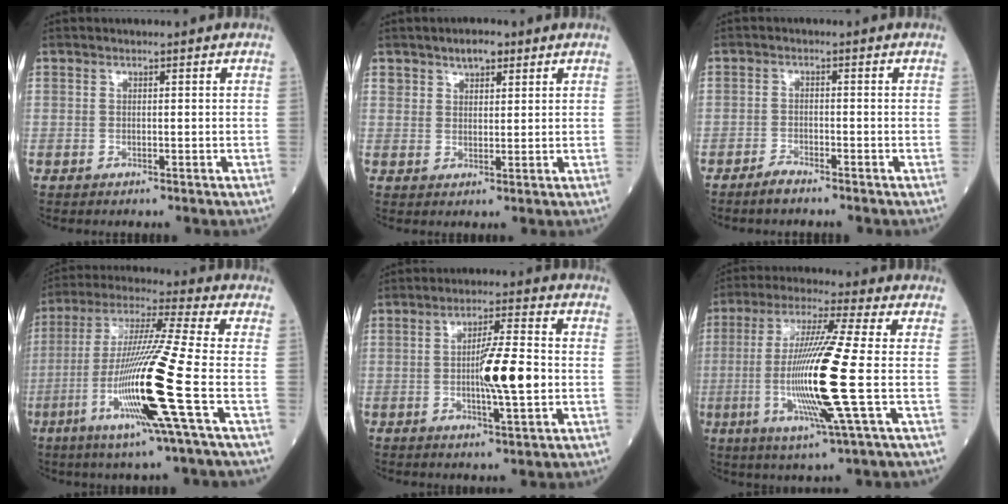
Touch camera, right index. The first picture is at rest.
{"total": 3.7, "force": [2.5, 1.9, 1.9], "torque": [-0.031, 0.007, 0.044]}
{"total": 2.1, "force": [-1.9, 0.2, 0.8], "torque": [-0.022, -0.004, -0.037]}
{"total": 17.2, "force": [-5.2, -1.8, 16.3], "torque": [-0.328, -0.023, -0.107]}
{"total": 9.6, "force": [-1.0, 0.8, 9.5], "torque": [-0.157, 0.002, -0.021]}
{"total": 15.3, "force": [-2.2, -1.2, 15.0], "torque": [-0.303, -0.016, -0.051]}